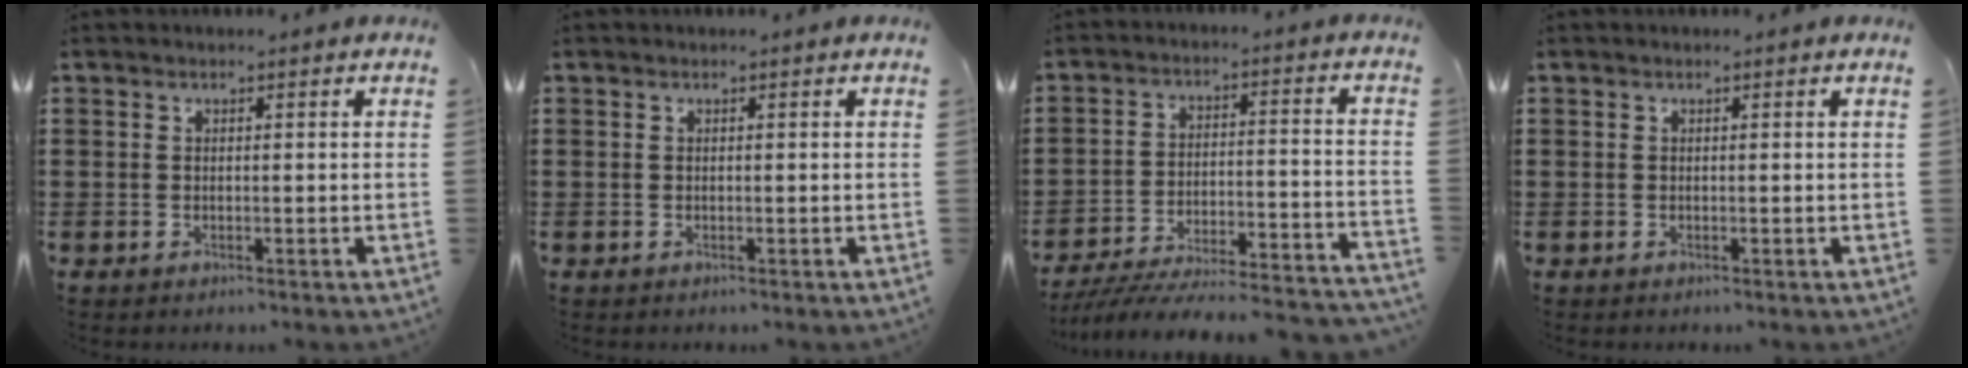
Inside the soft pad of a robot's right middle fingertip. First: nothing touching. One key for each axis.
{"total": 0.0}
{"total": 6.3, "fx": -5.9, "fy": 0.2, "fz": 2.3, "tx": -0.046, "ty": -0.013, "tz": -0.118}
{"total": 0.0}